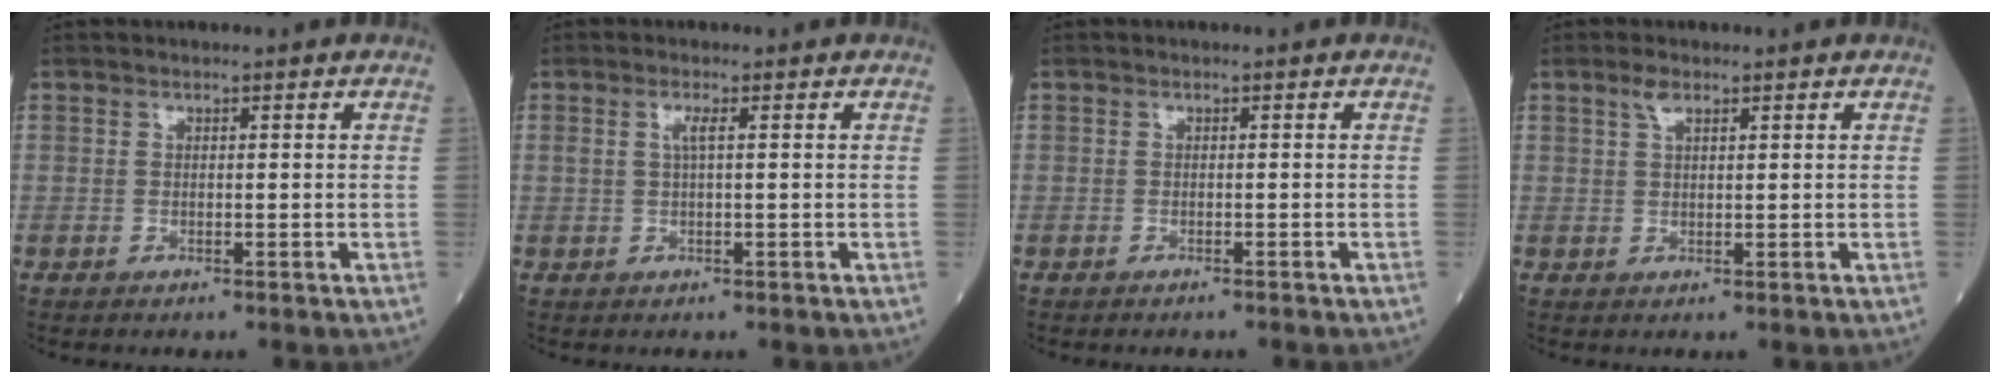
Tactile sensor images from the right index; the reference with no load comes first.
{"total": 1.6, "force": [0.4, 0.1, 1.6], "torque": [-0.038, 0.004, 0.007]}
{"total": 1.1, "force": [-1.0, 0.0, 0.4], "torque": [-0.008, -0.001, -0.013]}
{"total": 1.9, "force": [1.2, 0.6, 1.4], "torque": [-0.031, 0.006, 0.025]}